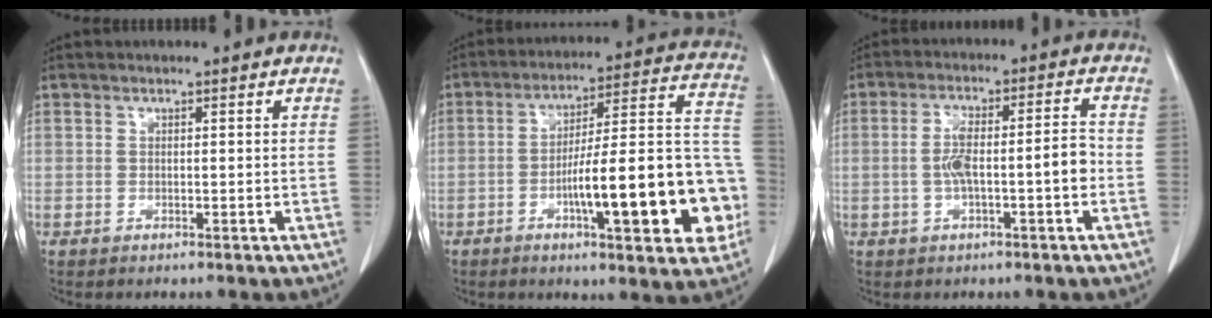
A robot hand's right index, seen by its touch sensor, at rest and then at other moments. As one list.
[{"total": 20.9, "force": [-6.0, 3.8, 19.7], "torque": [-0.223, 0.034, -0.078]}, {"total": 7.6, "force": [-1.4, 1.2, 7.4], "torque": [-0.135, 0.024, -0.021]}]